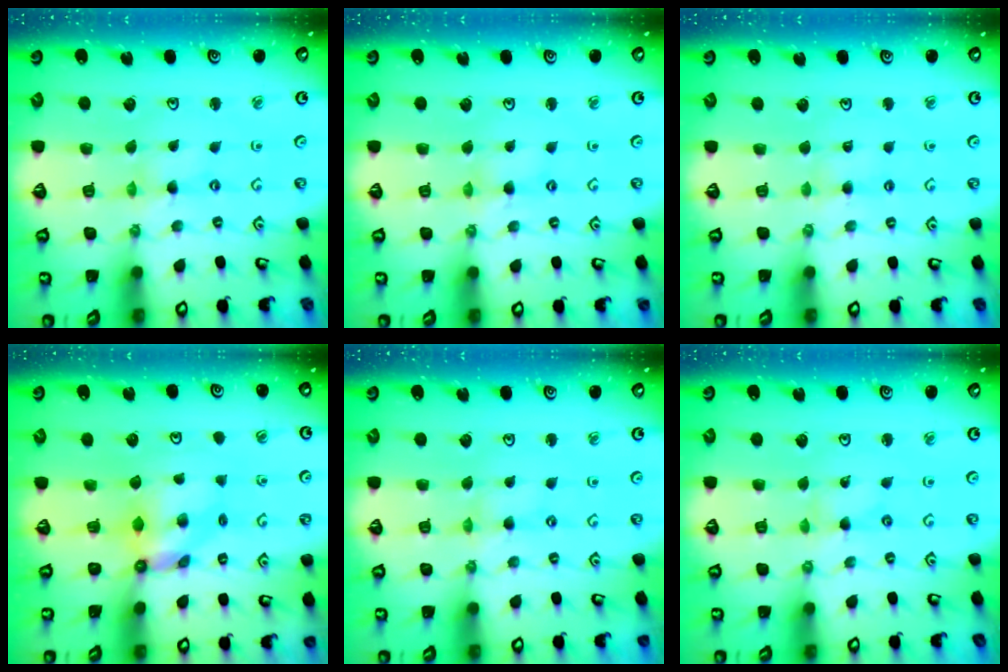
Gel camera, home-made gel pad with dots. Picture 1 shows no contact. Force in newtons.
{"total": 1.8, "press": 1.8, "slide": 0.3}
{"total": 2.3, "press": 2.3, "slide": 0.4}
{"total": 5.1, "press": 5.1, "slide": 0.3}
{"total": 0.0}
{"total": 0.0}